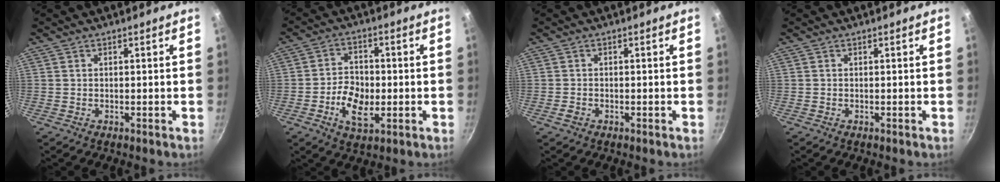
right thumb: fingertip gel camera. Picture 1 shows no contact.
{"total": 8.6, "force": [-2.1, 5.4, 6.3], "torque": [-0.099, 0.013, -0.039]}
{"total": 1.3, "force": [-0.7, 0.9, 0.6], "torque": [-0.014, 0.006, -0.015]}
{"total": 0.0}